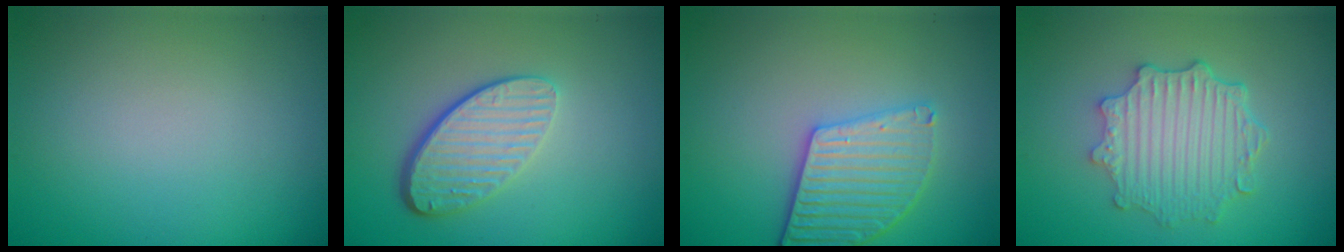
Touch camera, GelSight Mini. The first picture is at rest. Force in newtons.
{"total": 4.4, "press": 3.1, "slide": 3.1}
{"total": 4.1, "press": 3.6, "slide": 2.0}
{"total": 4.6, "press": 3.8, "slide": 2.7}